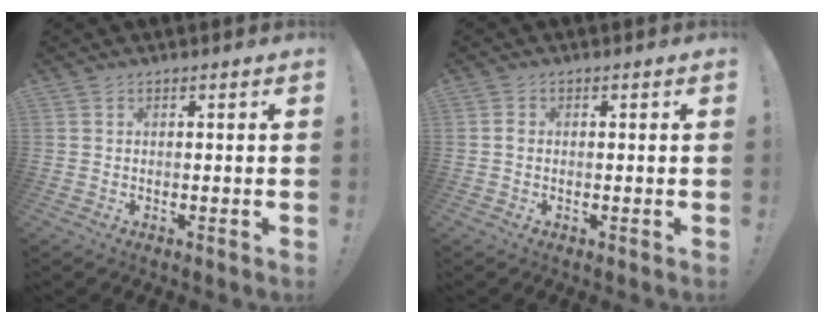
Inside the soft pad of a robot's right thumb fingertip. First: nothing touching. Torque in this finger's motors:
{"motor_torque": [-0.11, 0.01, -0.12, 0.06, 0.00]}